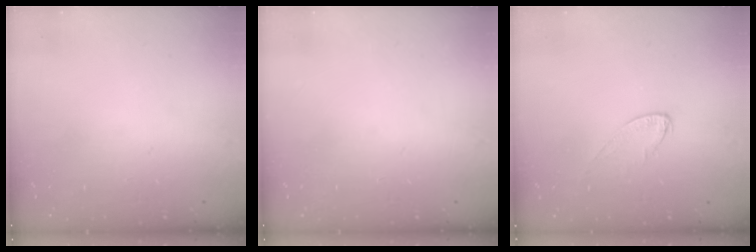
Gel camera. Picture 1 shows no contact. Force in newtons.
{"total": 0.0}
{"total": 5.8, "press": 5.8, "slide": 0.5}